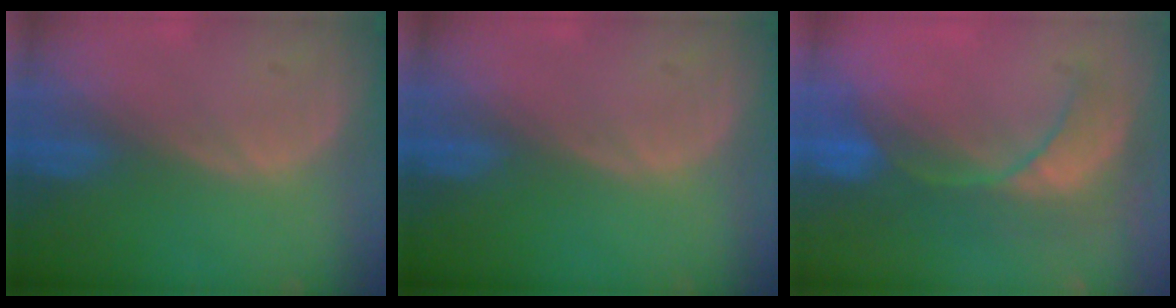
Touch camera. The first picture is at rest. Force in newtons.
{"total": 0.0}
{"total": 8.4, "press": 8.1, "slide": 2.3}